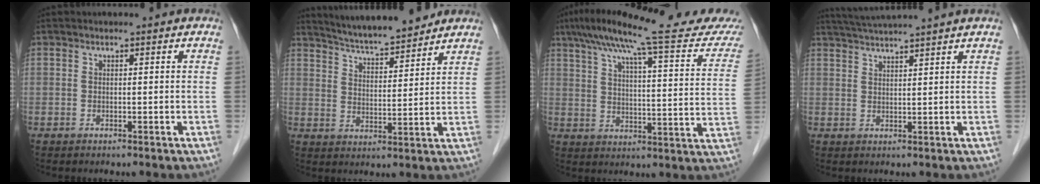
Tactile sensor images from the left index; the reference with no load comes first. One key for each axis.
{"total": 11.2, "fx": 10.4, "fy": 0.8, "fz": 4.0, "tx": -0.071, "ty": 0.012, "tz": 0.170}
{"total": 24.1, "fx": 20.9, "fy": 1.4, "fz": 12.0, "tx": -0.183, "ty": -0.010, "tz": 0.272}
{"total": 7.5, "fx": 6.8, "fy": -1.7, "fz": 2.8, "tx": -0.049, "ty": 0.020, "tz": 0.105}